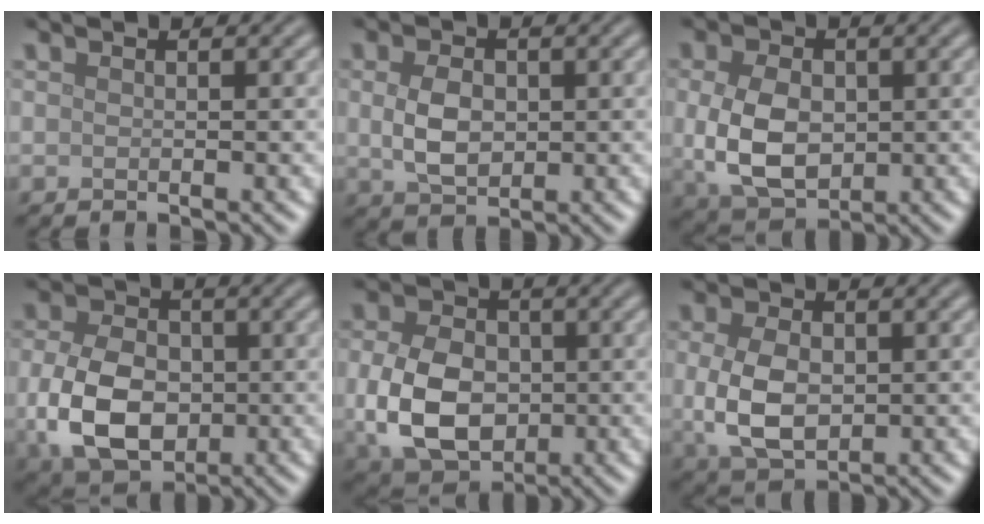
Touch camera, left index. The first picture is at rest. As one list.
[{"total": 3.8, "force": [0.2, 2.6, 2.7], "torque": [-0.061, 0.000, 0.003]}, {"total": 6.6, "force": [-0.2, 4.6, 4.7], "torque": [-0.103, -0.005, -0.002]}, {"total": 8.5, "force": [-1.1, 6.0, 5.9], "torque": [-0.135, -0.014, -0.021]}, {"total": 8.5, "force": [-0.8, 6.2, 5.8], "torque": [-0.130, -0.012, -0.016]}, {"total": 5.7, "force": [-0.2, 3.8, 4.3], "torque": [-0.097, -0.004, 0.000]}]